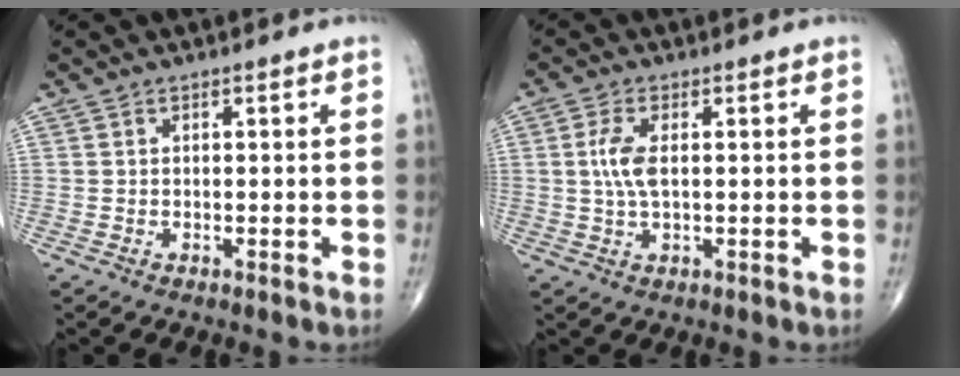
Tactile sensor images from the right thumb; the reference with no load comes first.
{"total": 5.1, "force": [0.6, 2.1, 4.6], "torque": [-0.108, 0.003, 0.011]}